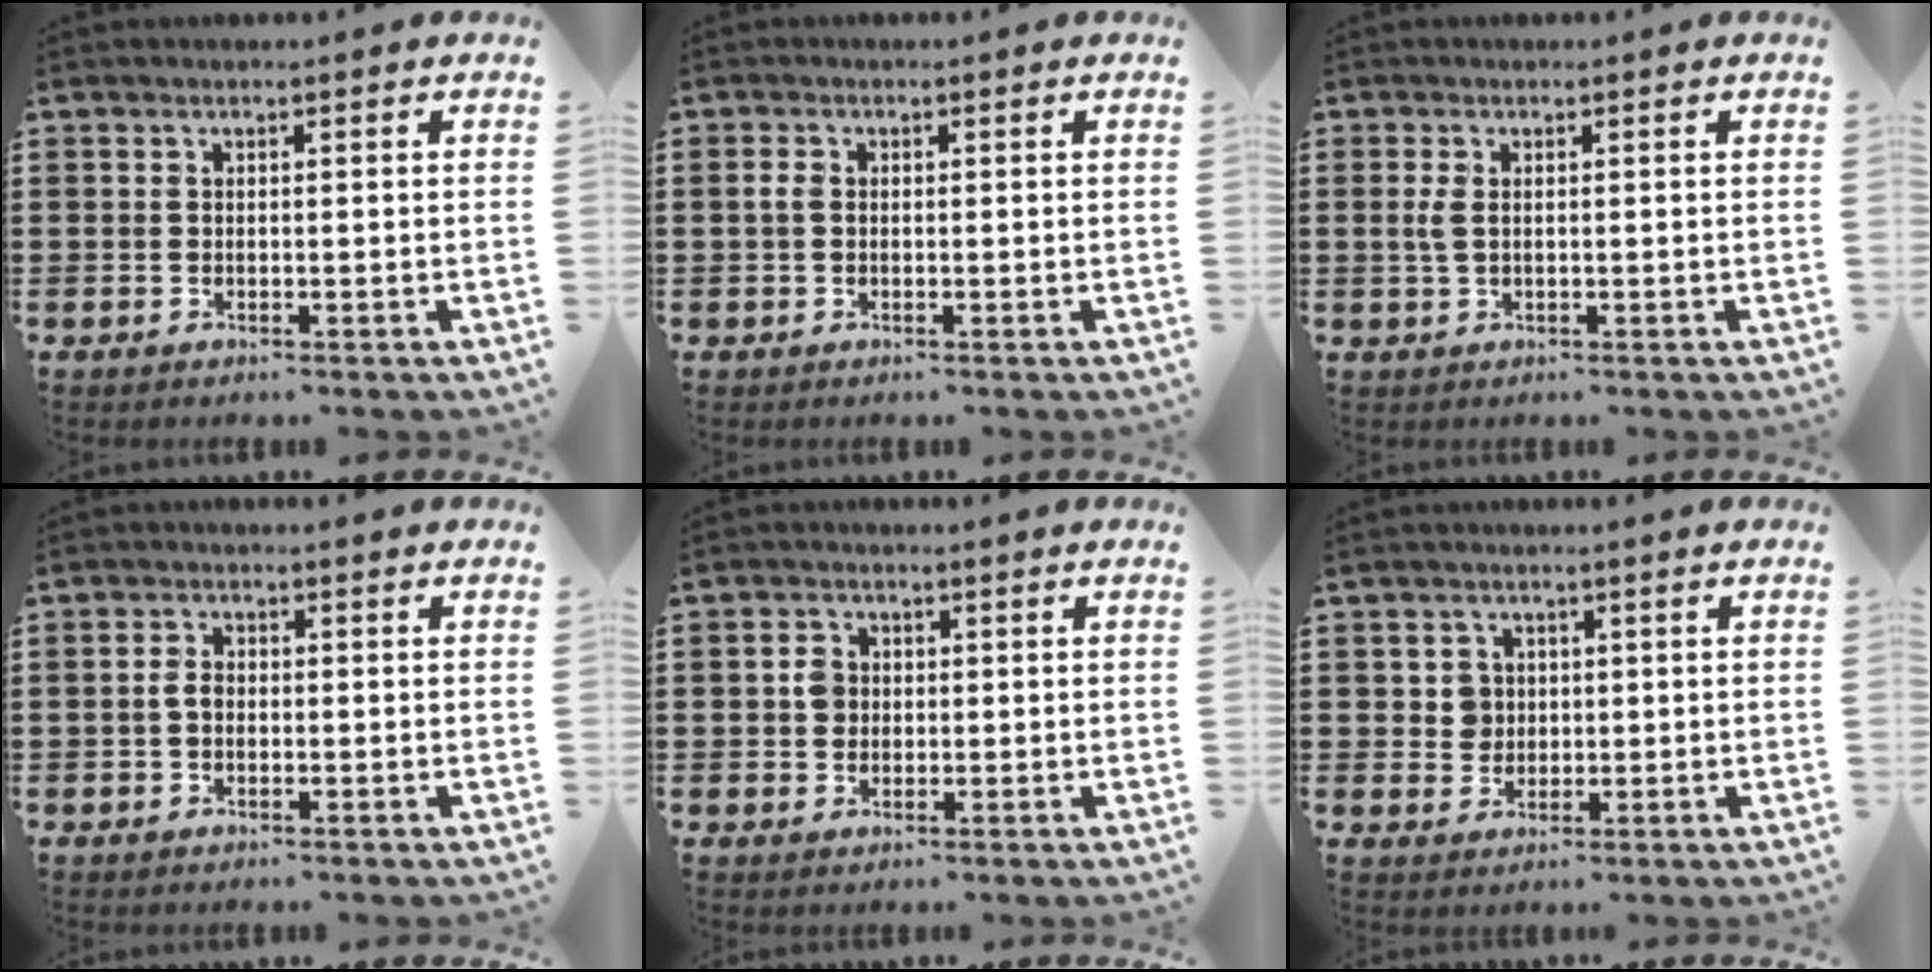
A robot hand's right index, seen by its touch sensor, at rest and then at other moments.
{"total": 1.3, "force": [0.0, 0.9, 1.0], "torque": [-0.029, 0.001, -0.003]}
{"total": 2.1, "force": [0.3, 0.9, 1.9], "torque": [-0.047, 0.002, 0.001]}
{"total": 2.0, "force": [-0.3, 1.2, 1.6], "torque": [-0.039, 0.001, -0.008]}
{"total": 2.6, "force": [0.1, 2.2, 1.3], "torque": [-0.031, 0.009, 0.001]}
{"total": 3.0, "force": [0.3, 2.8, 0.9], "torque": [-0.030, 0.008, 0.005]}